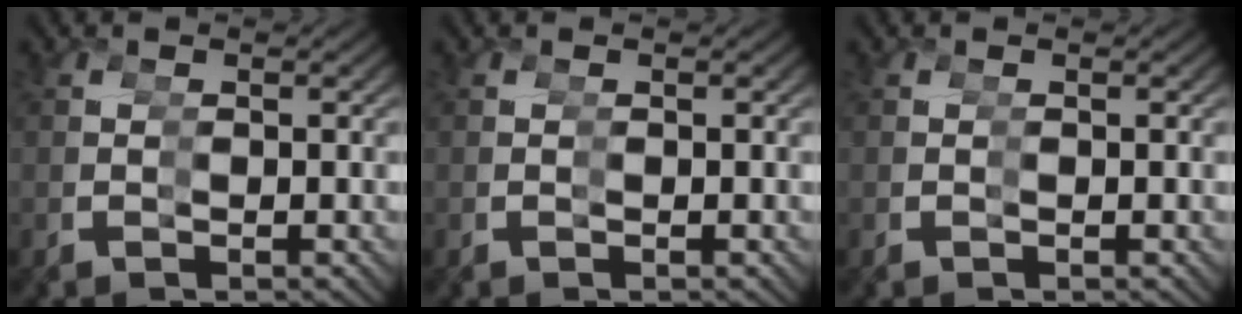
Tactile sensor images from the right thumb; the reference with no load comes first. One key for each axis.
{"total": 0.0}
{"total": 0.0}